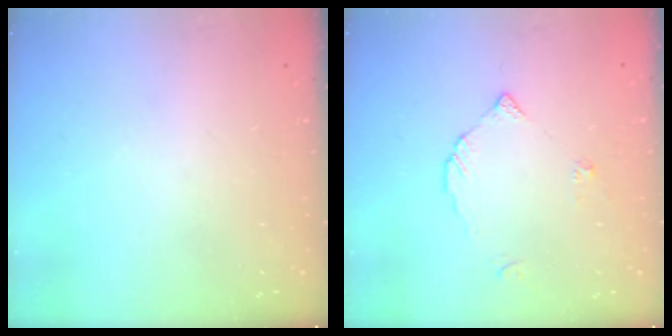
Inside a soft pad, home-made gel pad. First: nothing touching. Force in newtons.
{"total": 2.9, "press": 2.9, "slide": 0.1}